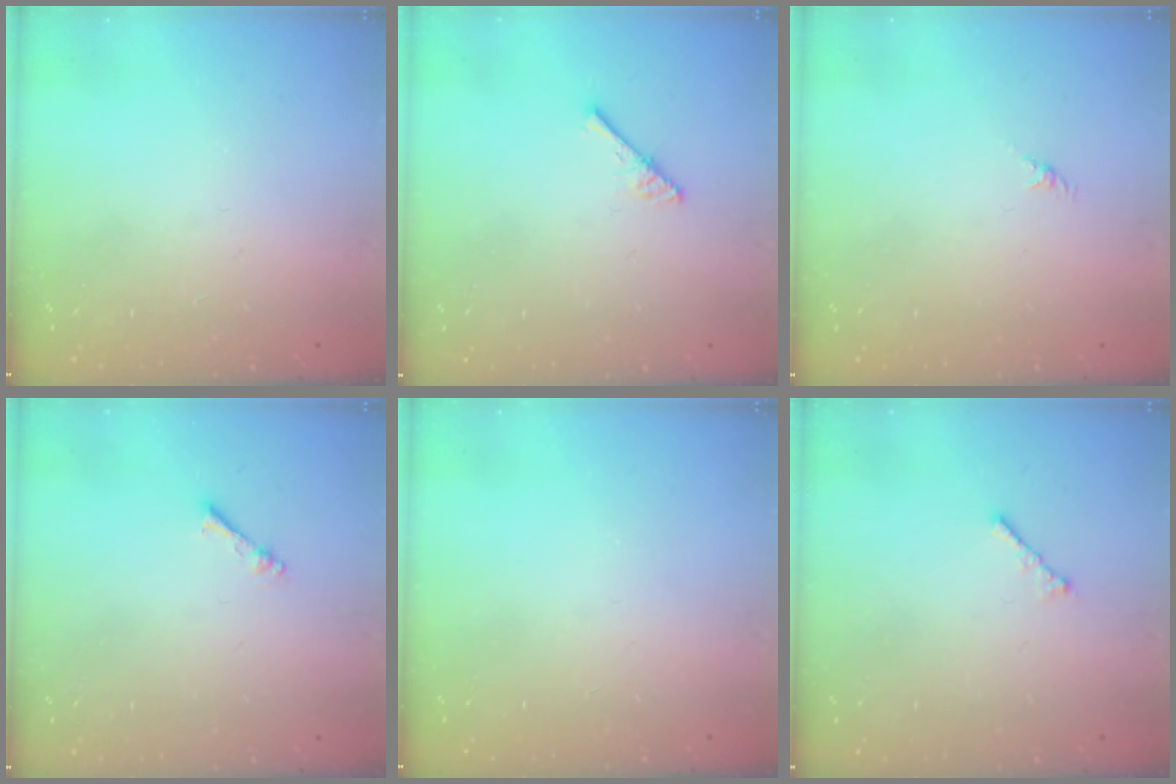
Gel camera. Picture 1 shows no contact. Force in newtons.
{"total": 4.2, "press": 4.2, "slide": 0.4}
{"total": 0.0}
{"total": 1.1, "press": 1.1, "slide": 0.2}
{"total": 0.0}
{"total": 1.9, "press": 1.8, "slide": 0.5}